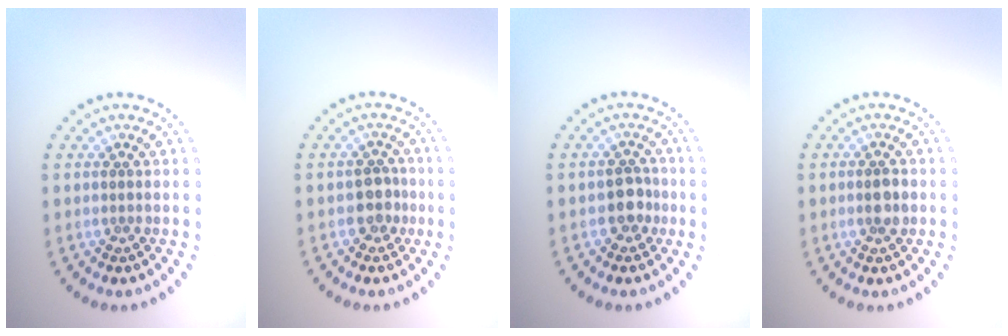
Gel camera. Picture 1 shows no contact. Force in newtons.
{"total": 1.9, "press": 1.8, "slide": 0.8}
{"total": 2.0, "press": 1.8, "slide": 0.9}
{"total": 1.6, "press": 1.6, "slide": 0.3}